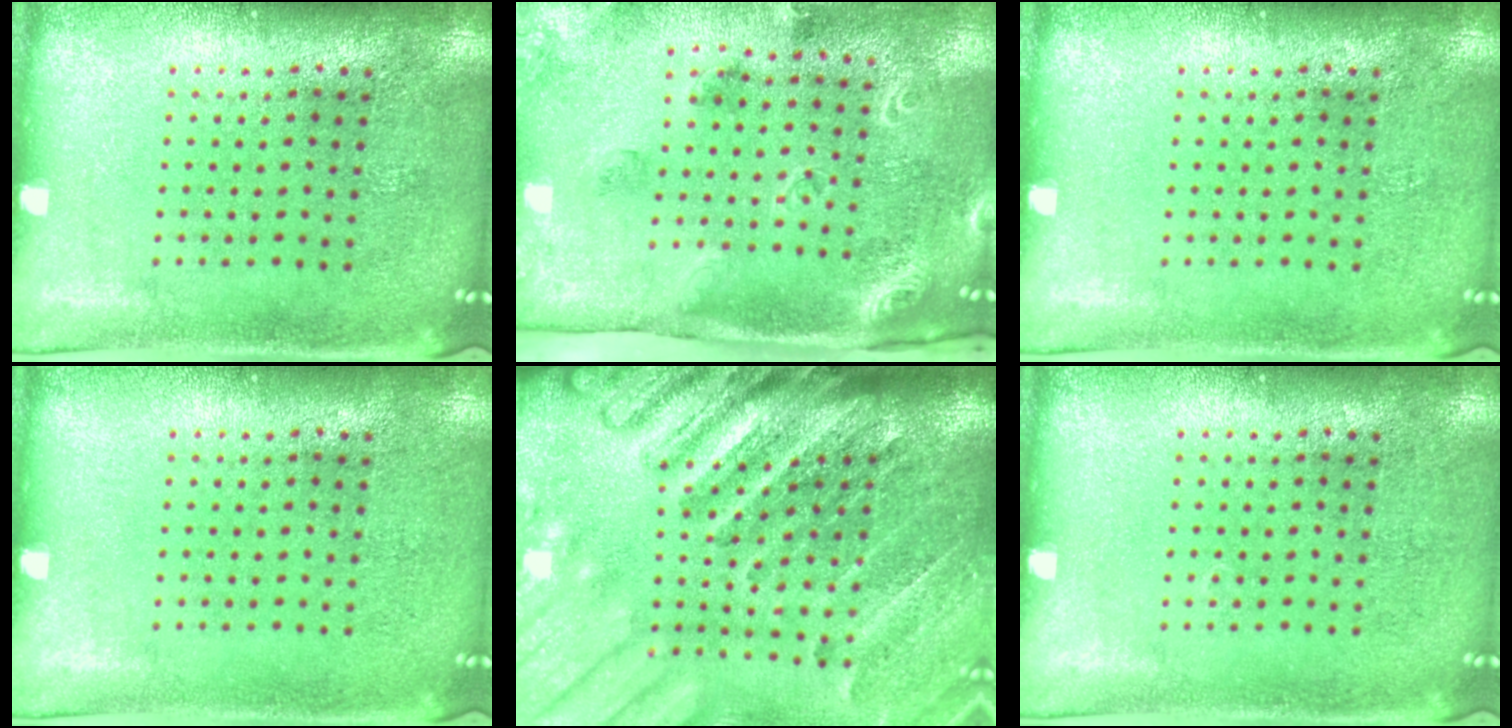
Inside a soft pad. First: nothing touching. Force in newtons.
{"total": 1.8, "press": 1.7, "slide": 0.5}
{"total": 0.0}
{"total": 0.0}
{"total": 4.4, "press": 3.3, "slide": 2.9}
{"total": 0.0}